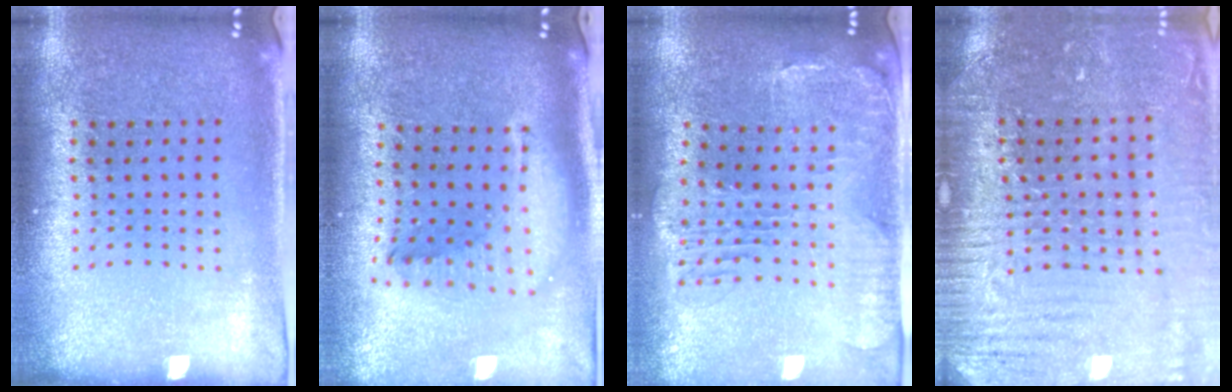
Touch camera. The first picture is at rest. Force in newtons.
{"total": 2.2, "press": 1.7, "slide": 1.4}
{"total": 1.4, "press": 1.4, "slide": 0.4}
{"total": 3.2, "press": 3.2, "slide": 0.2}